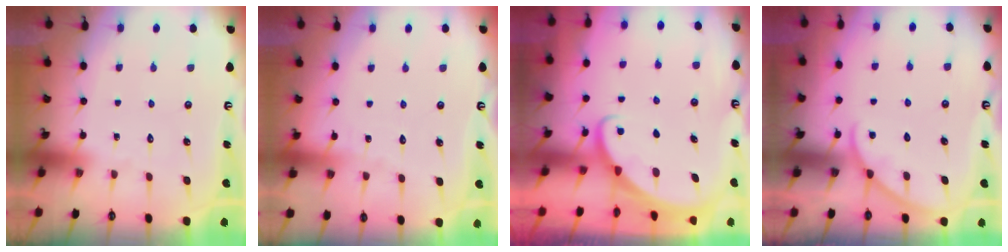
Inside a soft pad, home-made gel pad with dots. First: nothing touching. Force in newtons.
{"total": 1.5, "press": 1.5, "slide": 0.2}
{"total": 1.8, "press": 1.8, "slide": 0.0}
{"total": 4.5, "press": 4.5, "slide": 0.4}